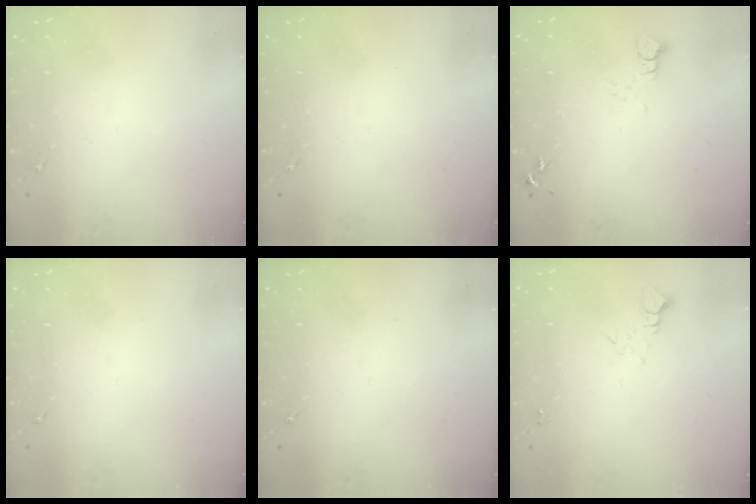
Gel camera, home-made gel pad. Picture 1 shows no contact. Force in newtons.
{"total": 0.0}
{"total": 3.0, "press": 3.0, "slide": 0.2}
{"total": 0.0}
{"total": 0.0}
{"total": 2.7, "press": 2.7, "slide": 0.2}